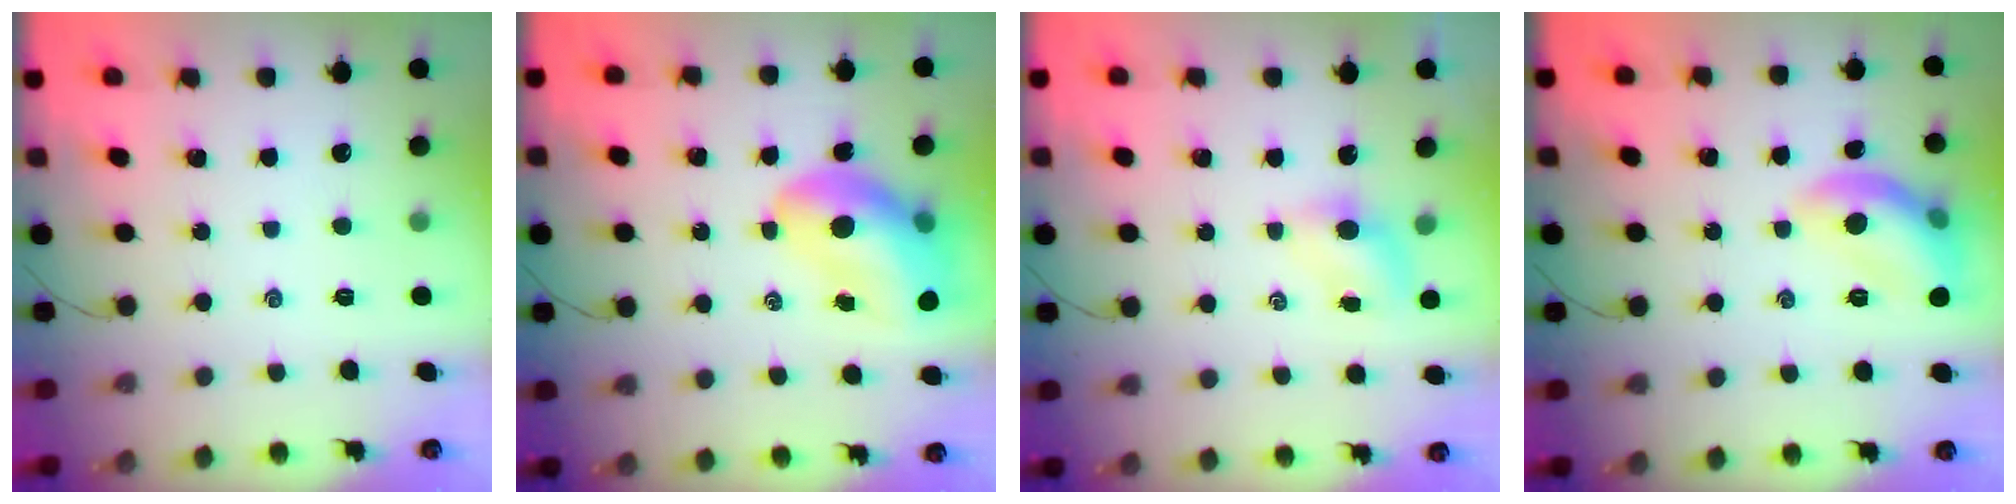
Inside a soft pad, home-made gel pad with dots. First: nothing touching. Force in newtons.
{"total": 15.4, "press": 14.7, "slide": 4.7}
{"total": 4.3, "press": 4.2, "slide": 0.9}
{"total": 12.1, "press": 12.1, "slide": 1.0}